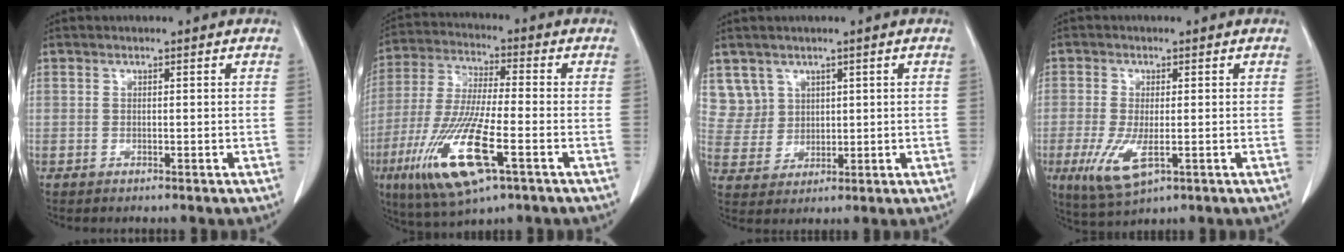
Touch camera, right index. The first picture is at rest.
{"total": 15.7, "force": [-6.3, 2.6, 14.2], "torque": [-0.298, -0.031, -0.112]}
{"total": 6.0, "force": [3.4, 4.9, -0.4], "torque": [0.013, 0.009, 0.079]}
{"total": 6.6, "force": [-1.9, 2.6, 5.7], "torque": [-0.119, -0.016, -0.024]}